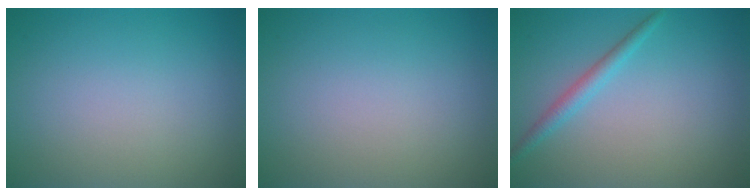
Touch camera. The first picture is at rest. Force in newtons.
{"total": 0.0}
{"total": 1.8, "press": 1.7, "slide": 0.1}